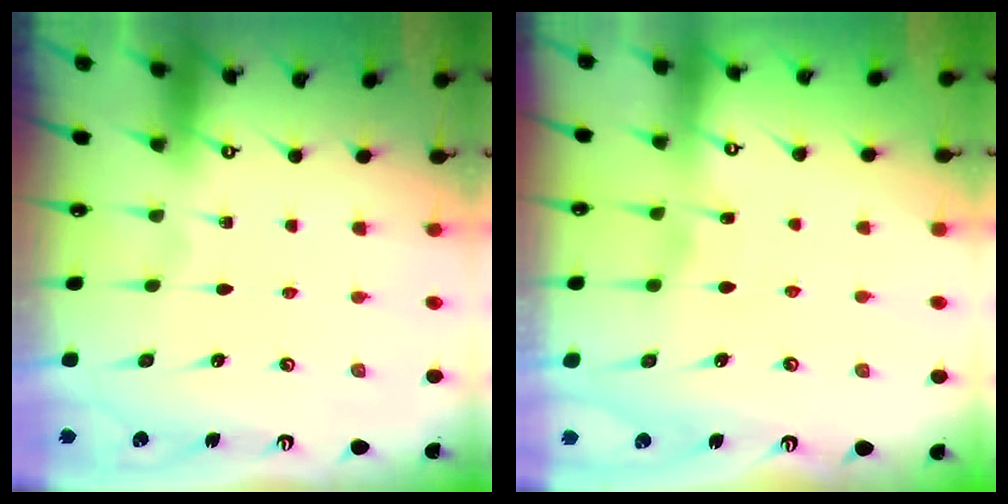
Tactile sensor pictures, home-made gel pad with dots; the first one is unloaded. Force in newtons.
{"total": 3.4, "press": 3.4, "slide": 0.5}